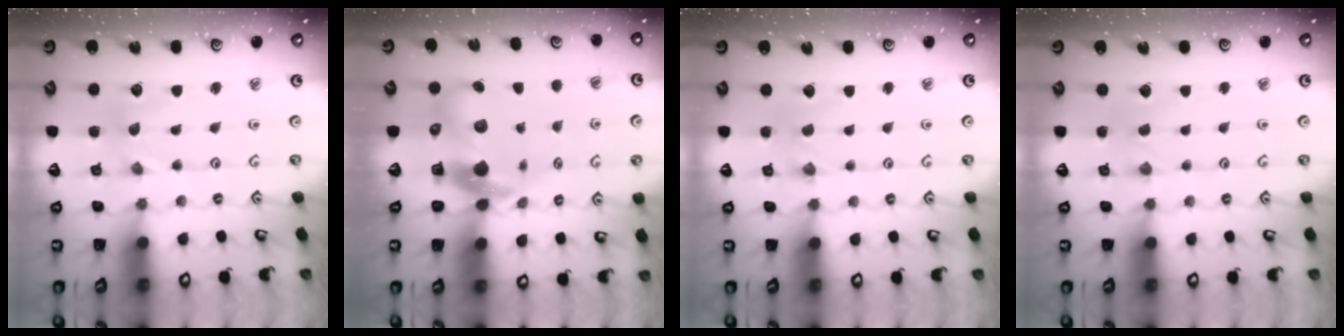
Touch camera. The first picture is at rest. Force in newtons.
{"total": 10.5, "press": 10.3, "slide": 1.6}
{"total": 0.0}
{"total": 0.0}